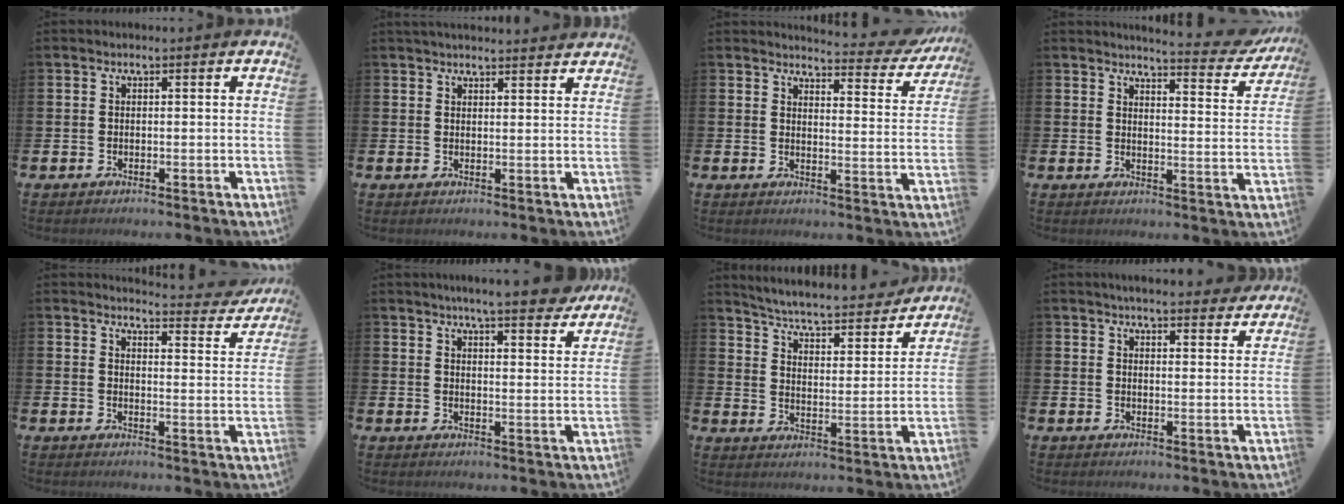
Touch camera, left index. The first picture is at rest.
{"total": 2.5, "force": [2.5, 0.3, 0.2], "torque": [0.002, -0.016, 0.044]}
{"total": 3.6, "force": [3.5, 0.6, 0.7], "torque": [-0.008, -0.035, 0.052]}
{"total": 4.5, "force": [4.4, 0.1, 1.0], "torque": [-0.014, -0.039, 0.069]}
{"total": 3.8, "force": [3.8, 0.3, 0.5], "torque": [-0.009, -0.033, 0.061]}
{"total": 6.6, "force": [6.2, 0.2, 2.2], "torque": [-0.039, -0.035, 0.107]}
{"total": 5.3, "force": [5.1, 0.3, 1.6], "torque": [-0.055, -0.046, 0.079]}
{"total": 4.6, "force": [4.5, 0.4, 0.9], "torque": [-0.015, -0.025, 0.080]}